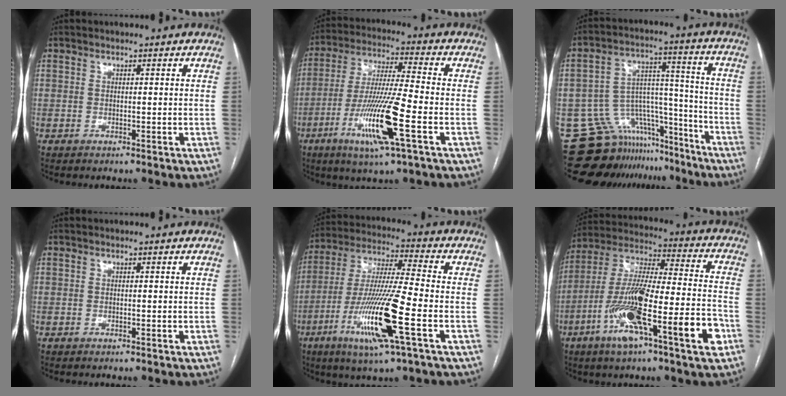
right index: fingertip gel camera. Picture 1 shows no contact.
{"total": 14.2, "force": [-5.2, 0.1, 13.2], "torque": [-0.264, -0.020, -0.099]}
{"total": 14.4, "force": [-12.6, 6.8, 0.7], "torque": [-0.001, 0.081, -0.191]}
{"total": 0.0}
{"total": 16.3, "force": [-5.9, 0.2, 15.2], "torque": [-0.307, -0.021, -0.111]}
{"total": 21.3, "force": [-8.5, 1.9, 19.4], "torque": [-0.332, -0.011, -0.148]}